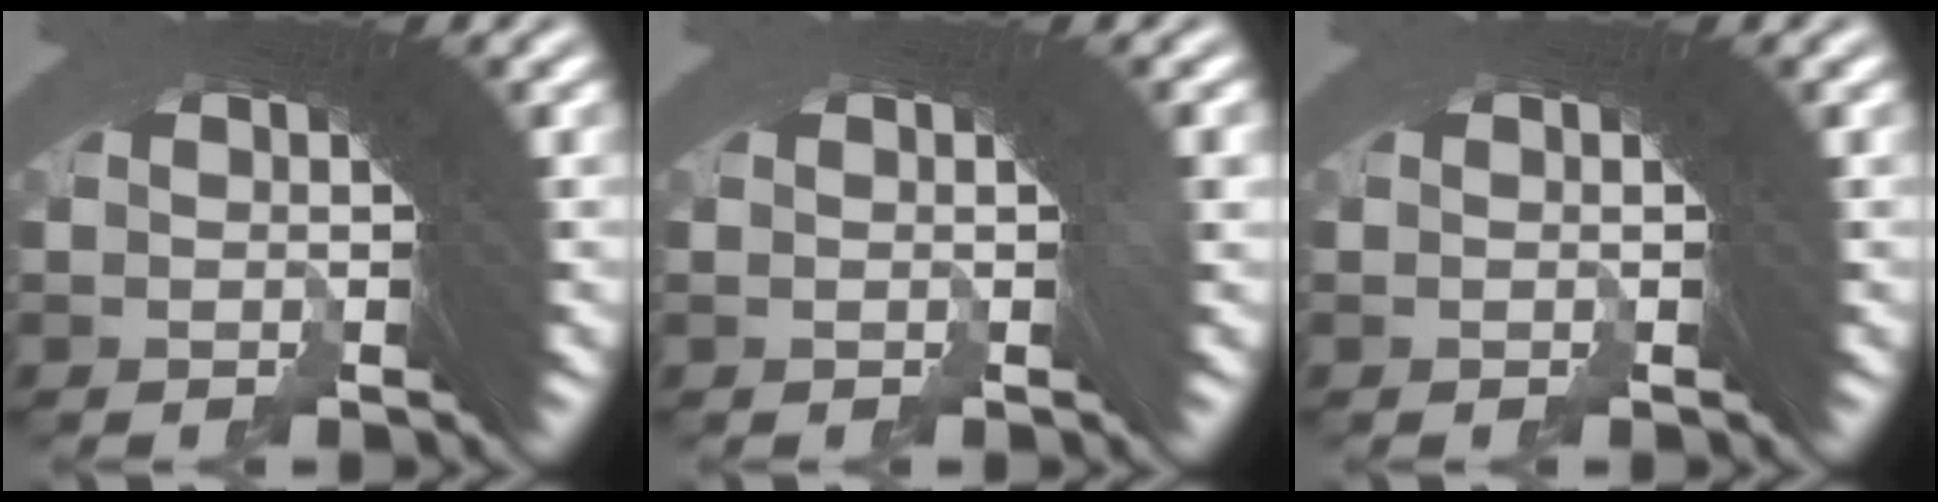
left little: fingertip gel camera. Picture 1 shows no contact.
{"total": 1.2, "force": [0.3, 0.1, 1.2], "torque": [-0.006, 0.020, -0.001]}
{"total": 0.0}